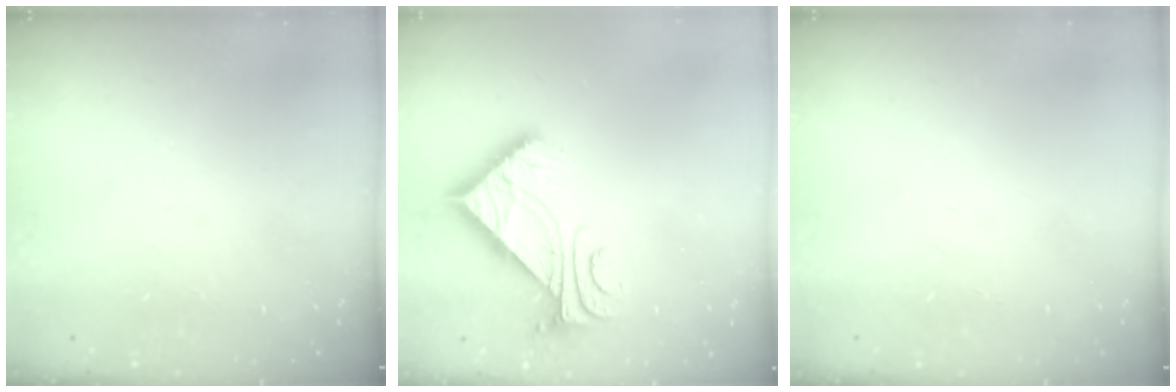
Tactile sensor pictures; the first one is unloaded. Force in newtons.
{"total": 6.1, "press": 6.1, "slide": 0.7}
{"total": 0.0}